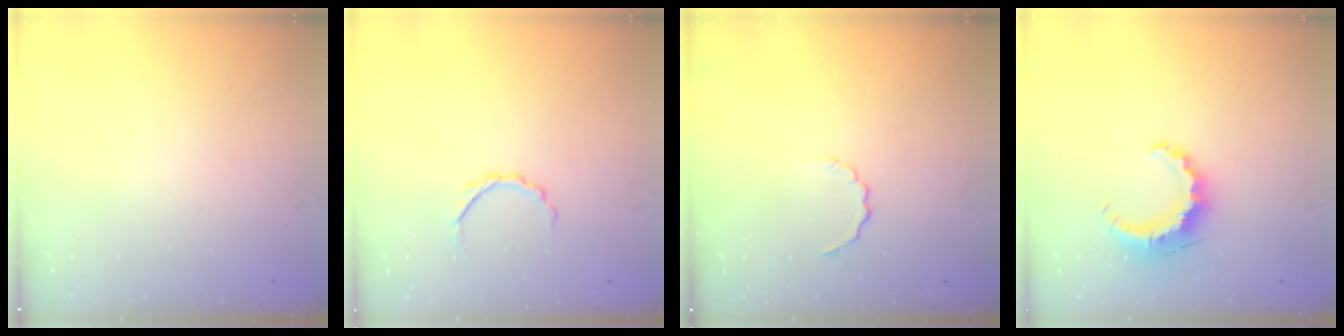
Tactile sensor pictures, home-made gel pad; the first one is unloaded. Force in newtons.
{"total": 5.2, "press": 5.0, "slide": 1.1}
{"total": 2.9, "press": 2.8, "slide": 0.8}
{"total": 8.5, "press": 8.4, "slide": 0.3}